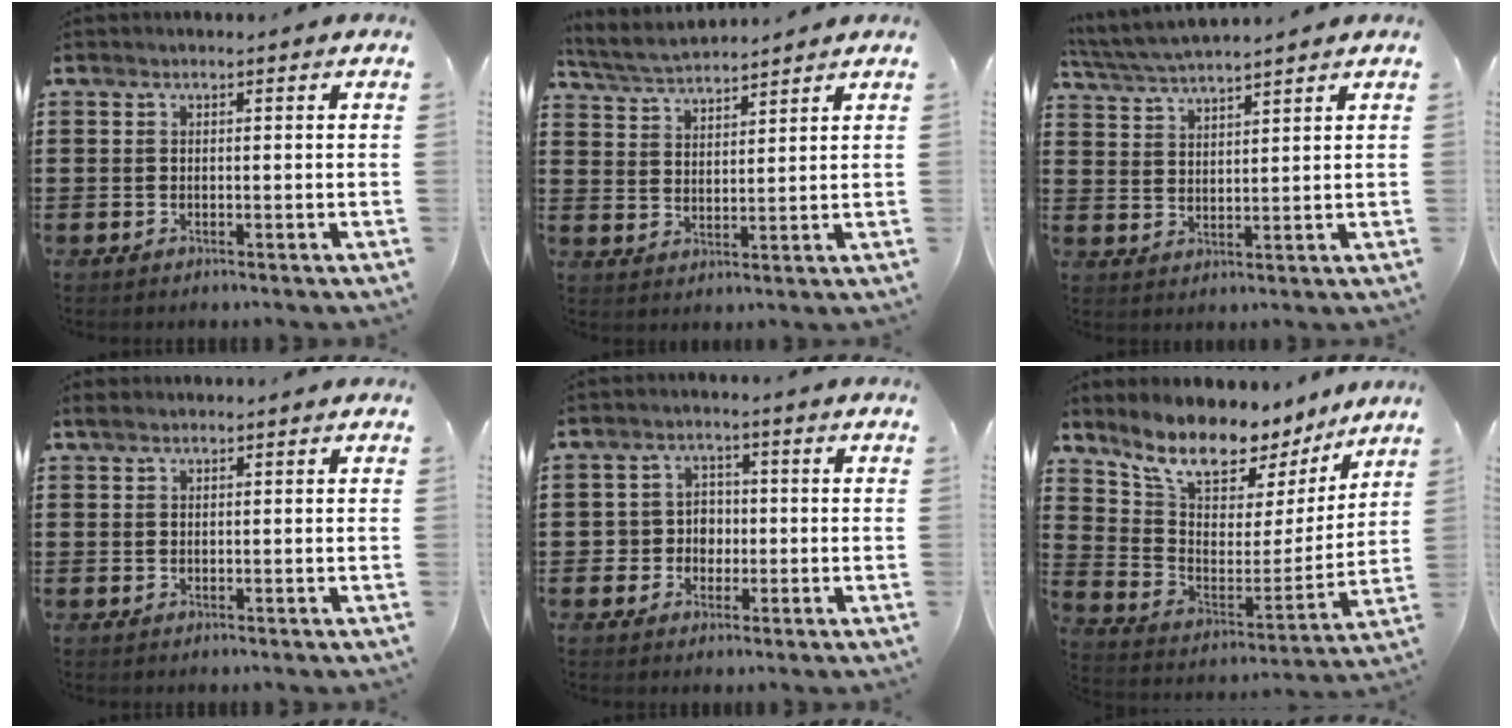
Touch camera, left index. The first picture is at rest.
{"total": 4.3, "force": [4.2, 0.3, 0.8], "torque": [-0.033, -0.016, 0.074]}
{"total": 4.2, "force": [4.1, -0.2, 1.0], "torque": [-0.034, -0.018, 0.073]}
{"total": 1.0, "force": [0.7, 0.4, 0.5], "torque": [-0.013, 0.003, 0.014]}
{"total": 3.6, "force": [-0.6, 3.4, 1.1], "torque": [-0.036, 0.007, -0.017]}
{"total": 10.2, "force": [9.0, 3.2, 3.5], "torque": [-0.094, -0.070, 0.156]}